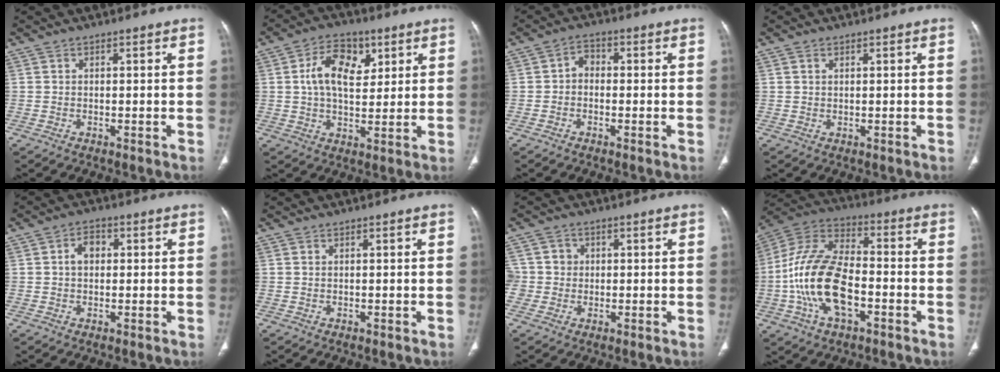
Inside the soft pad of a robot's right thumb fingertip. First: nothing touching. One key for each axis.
{"total": 10.5, "fx": 3.2, "fy": 6.6, "fz": 7.5, "tx": -0.100, "ty": -0.005, "tz": 0.050}
{"total": 3.1, "fx": -0.4, "fy": 2.4, "fz": 1.8, "tx": -0.013, "ty": 0.016, "tz": -0.021}
{"total": 1.1, "fx": 0.6, "fy": 0.7, "fz": 0.6, "tx": -0.009, "ty": -0.003, "tz": 0.011}
{"total": 3.7, "fx": 0.5, "fy": 2.8, "fz": 2.5, "tx": -0.030, "ty": 0.013, "tz": 0.003}
{"total": 0.0}
{"total": 4.9, "fx": -0.1, "fy": 4.9, "fz": 0.4, "tx": 0.023, "ty": 0.014, "tz": -0.005}
{"total": 17.8, "fx": -4.3, "fy": 9.4, "fz": 14.5, "tx": -0.285, "ty": 0.032, "tz": -0.081}